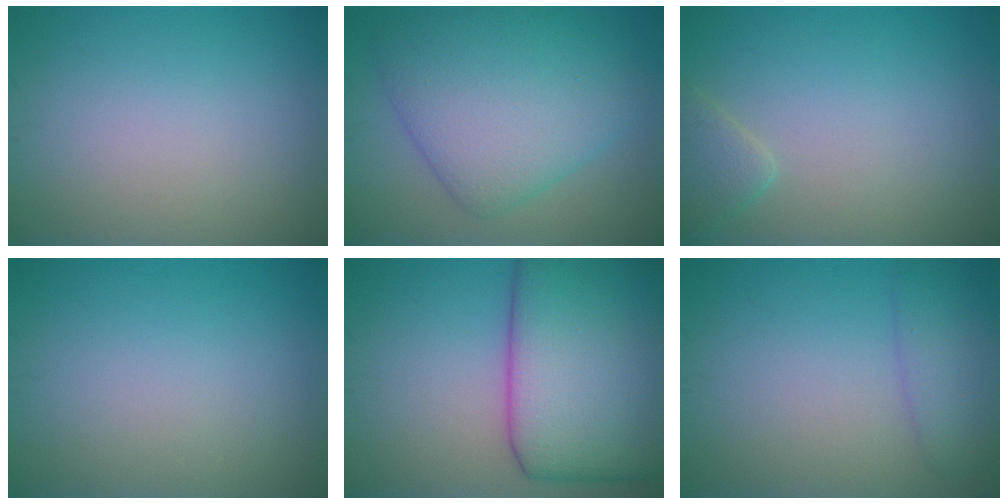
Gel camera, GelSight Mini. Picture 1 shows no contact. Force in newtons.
{"total": 9.0, "press": 9.0, "slide": 0.1}
{"total": 1.9, "press": 1.9, "slide": 0.1}
{"total": 0.0}
{"total": 14.6, "press": 14.6, "slide": 0.3}
{"total": 2.8, "press": 2.8, "slide": 0.1}